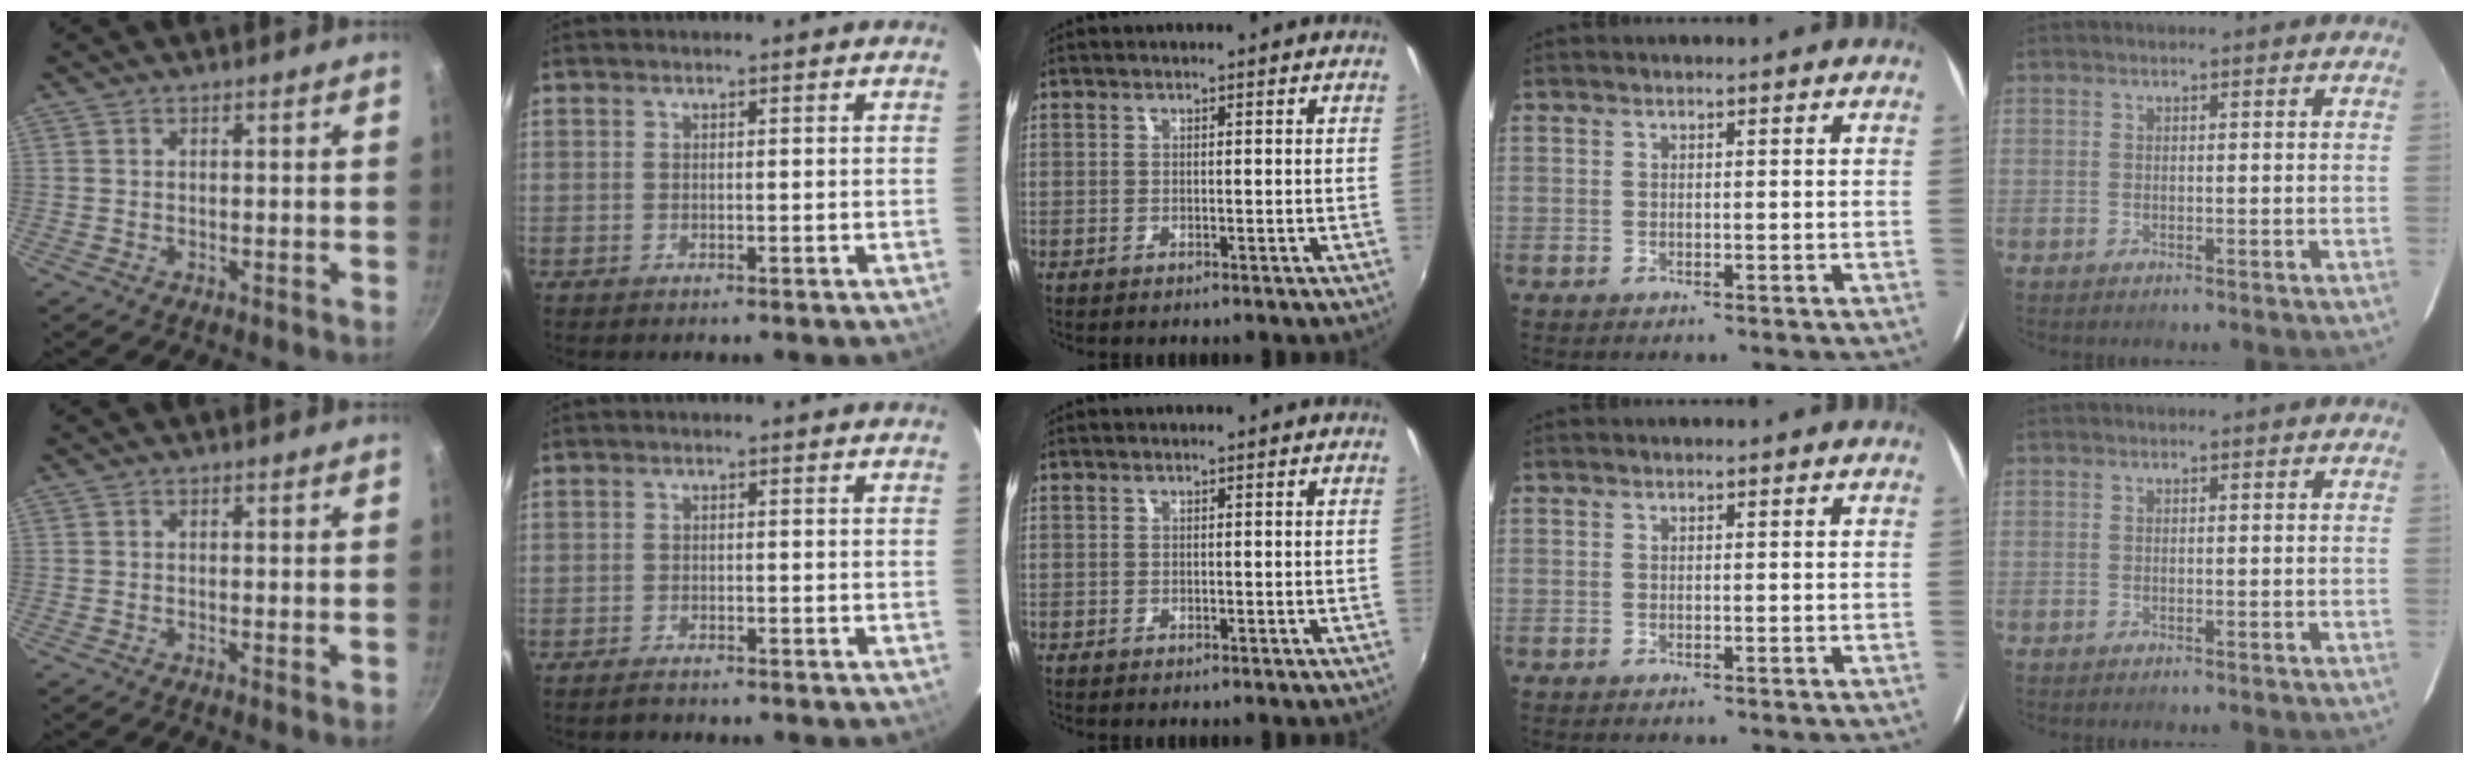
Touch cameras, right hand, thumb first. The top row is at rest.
{"thumb": {"total": 1.2, "force": [-0.3, 0.1, 1.1], "torque": [-0.019, -0.003, -0.006]}, "index": {"total": 1.8, "force": [-1.7, 0.5, 0.5], "torque": [-0.016, -0.001, -0.030]}}